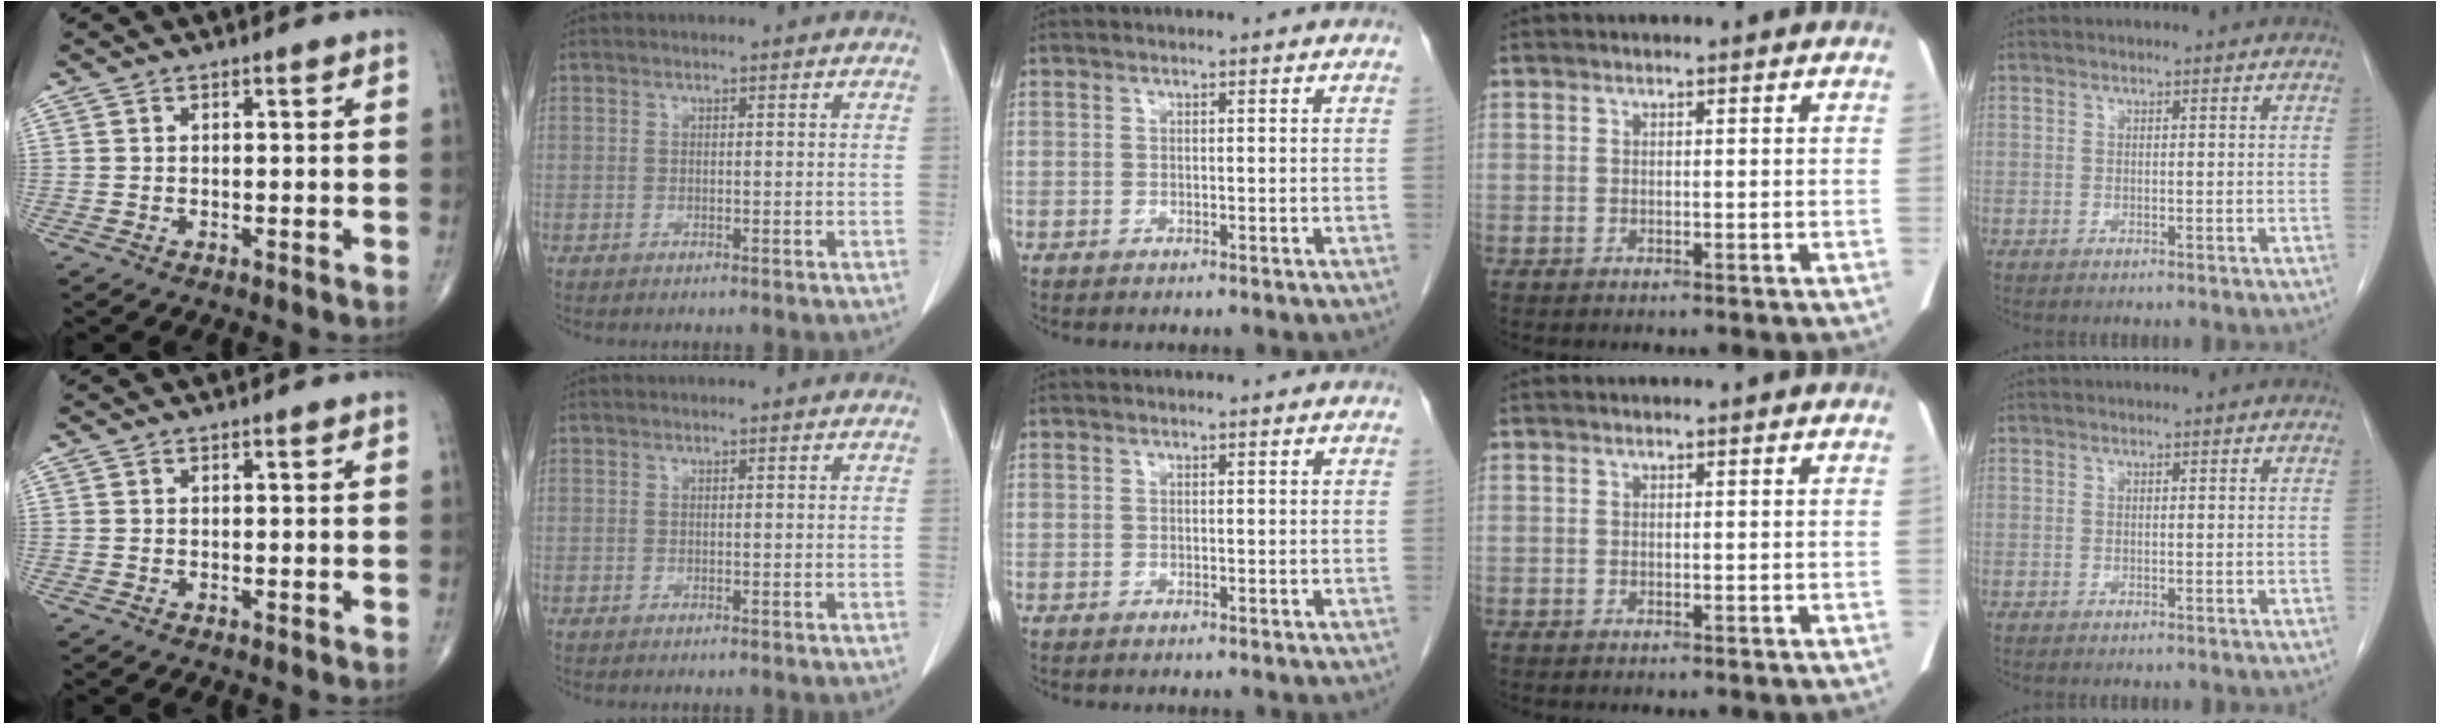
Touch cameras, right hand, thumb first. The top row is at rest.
{}